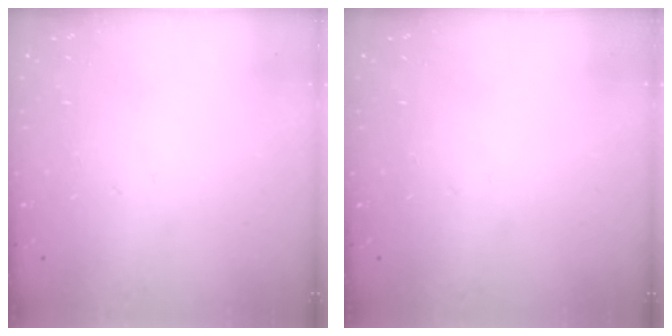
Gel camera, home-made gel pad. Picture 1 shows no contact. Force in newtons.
{"total": 0.0}